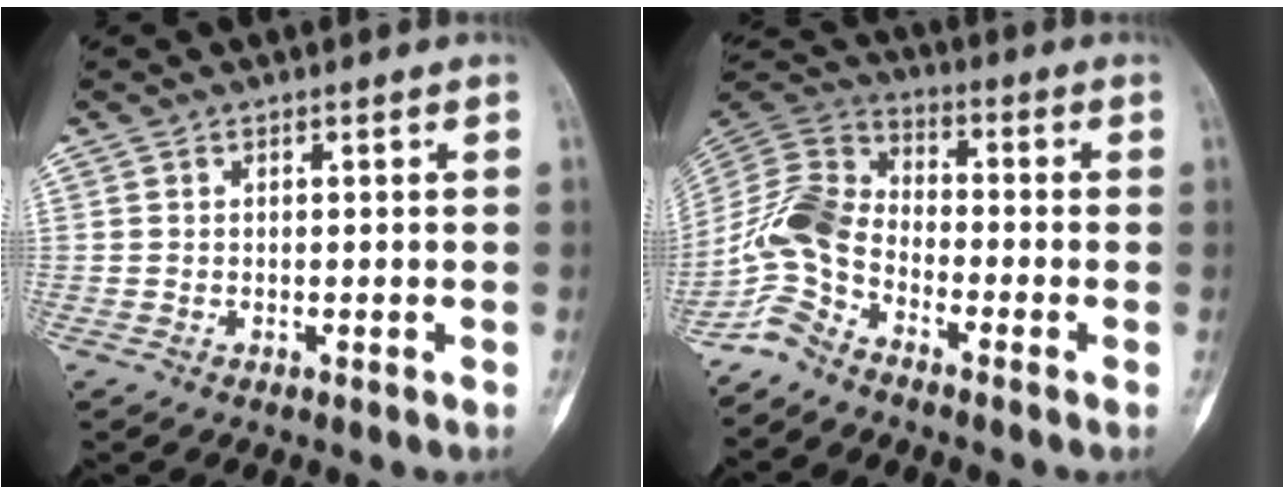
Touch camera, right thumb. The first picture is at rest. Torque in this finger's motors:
{"motor_torque": [1.81, 1.18, 1.08, -0.78, 0.09]}